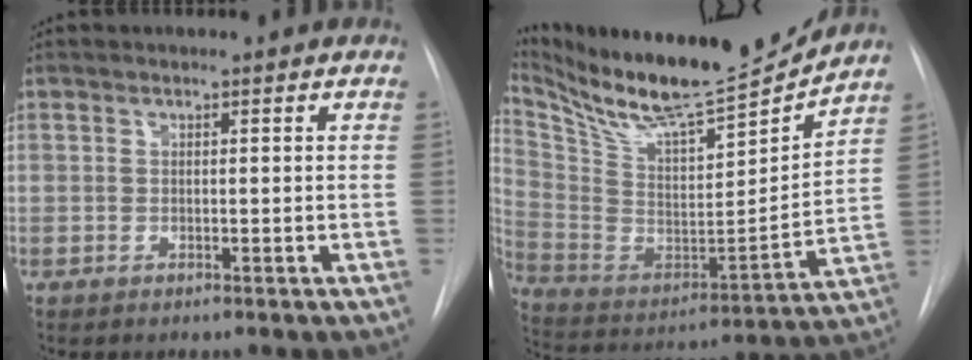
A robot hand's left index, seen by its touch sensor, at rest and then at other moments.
{"total": 21.9, "force": [20.1, 2.0, 8.4], "torque": [-0.176, -0.040, 0.337]}